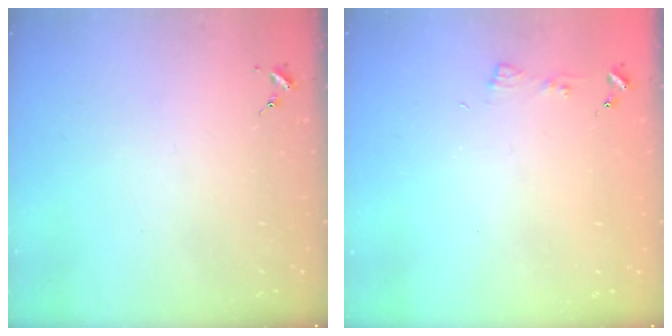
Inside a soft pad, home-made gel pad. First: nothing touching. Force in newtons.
{"total": 3.8, "press": 3.8, "slide": 0.5}